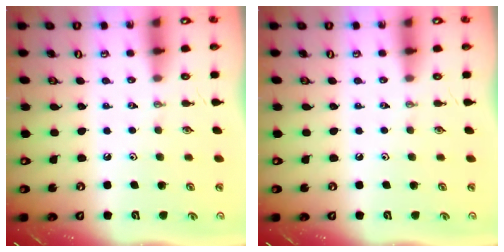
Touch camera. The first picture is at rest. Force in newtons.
{"total": 0.0}